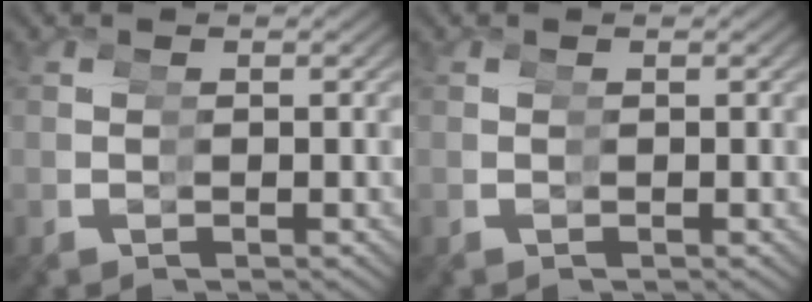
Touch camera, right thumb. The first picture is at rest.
{"total": 0.0}